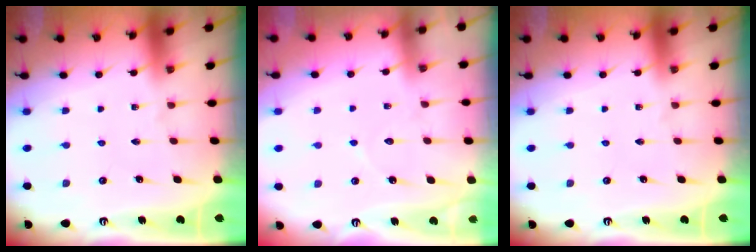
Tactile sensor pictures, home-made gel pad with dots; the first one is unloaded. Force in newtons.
{"total": 5.7, "press": 5.7, "slide": 0.7}
{"total": 0.0}